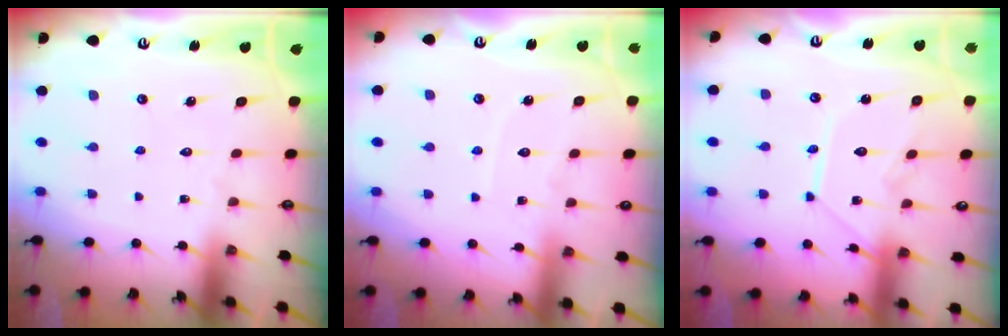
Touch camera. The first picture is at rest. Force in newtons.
{"total": 5.4, "press": 5.4, "slide": 0.6}
{"total": 10.2, "press": 10.2, "slide": 0.4}